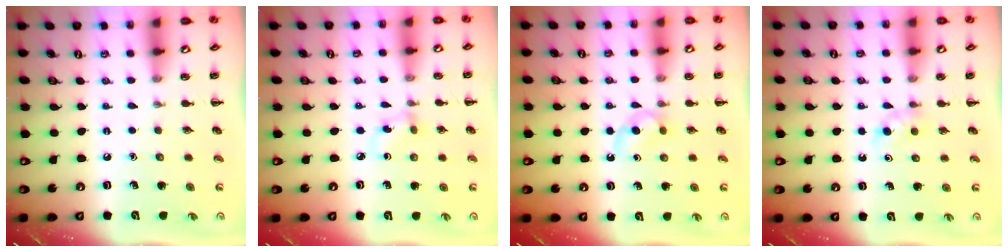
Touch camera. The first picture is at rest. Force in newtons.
{"total": 3.3, "press": 3.1, "slide": 1.3}
{"total": 3.0, "press": 2.8, "slide": 1.1}
{"total": 3.0, "press": 2.7, "slide": 1.4}